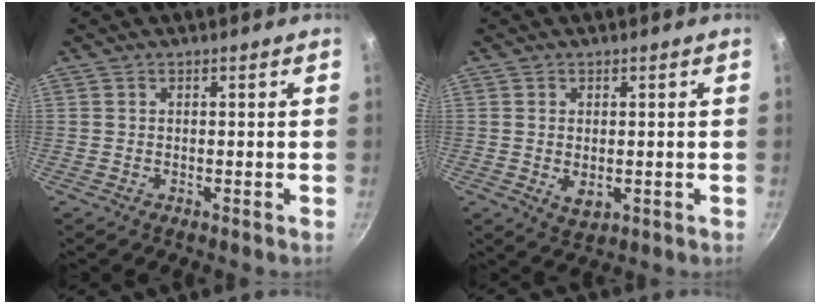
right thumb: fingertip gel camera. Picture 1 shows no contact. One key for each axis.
{"total": 3.5, "fx": -0.3, "fy": 2.2, "fz": 2.7, "tx": -0.045, "ty": -0.010, "tz": 0.001}